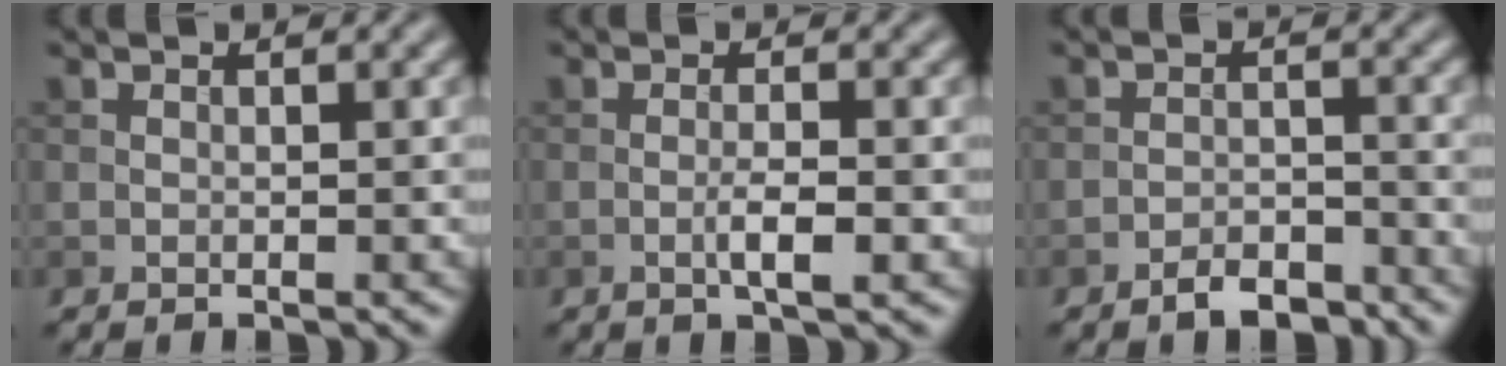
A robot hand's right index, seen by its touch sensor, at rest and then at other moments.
{"total": 2.3, "force": [-0.7, 0.3, 2.1], "torque": [-0.039, 0.003, -0.014]}
{"total": 3.2, "force": [-2.6, 1.1, 1.5], "torque": [-0.021, 0.005, -0.050]}